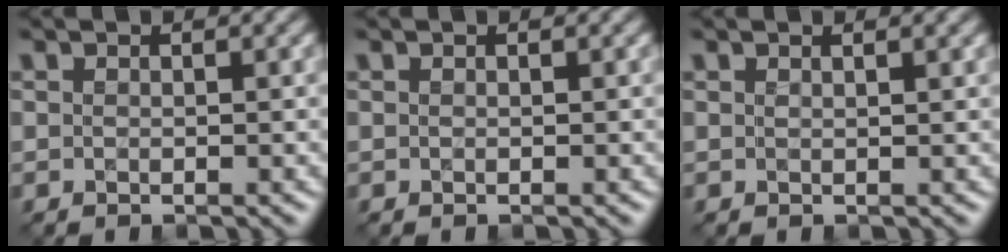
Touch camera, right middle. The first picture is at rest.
{"total": 0.0}
{"total": 0.9, "force": [0.7, 0.2, 0.6], "torque": [-0.008, 0.001, 0.011]}